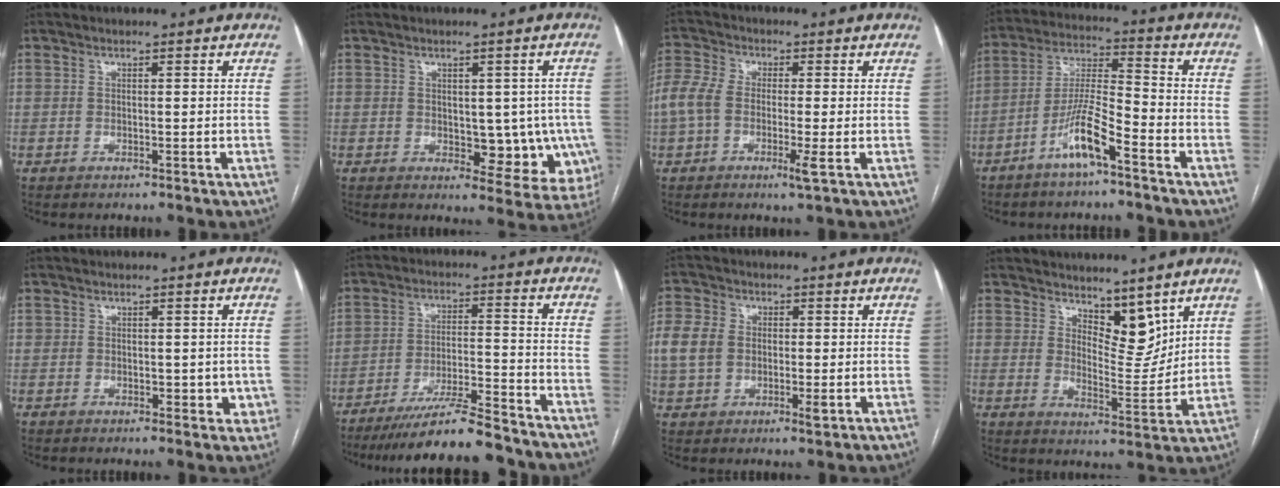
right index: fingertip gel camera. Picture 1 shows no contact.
{"total": 9.0, "force": [-0.8, 5.0, 7.5], "torque": [-0.066, 0.008, 0.003]}
{"total": 7.4, "force": [-1.8, 2.6, 6.6], "torque": [-0.153, 0.007, -0.039]}
{"total": 9.0, "force": [-5.3, 1.0, 7.2], "torque": [-0.149, 0.000, -0.104]}
{"total": 3.5, "force": [-0.1, 2.6, 2.4], "torque": [-0.016, 0.008, 0.006]}
{"total": 12.5, "force": [-11.2, 0.3, 5.5], "torque": [-0.078, -0.004, -0.183]}
{"total": 11.2, "force": [0.4, 8.7, 7.0], "torque": [-0.177, 0.009, 0.011]}
{"total": 7.3, "force": [5.5, 3.0, 3.6], "torque": [-0.049, -0.010, 0.100]}